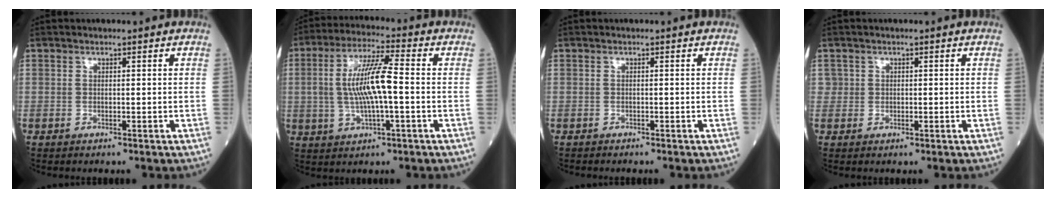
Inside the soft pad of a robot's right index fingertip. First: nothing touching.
{"total": 10.3, "force": [-0.1, 1.8, 10.1], "torque": [-0.199, 0.011, -0.004]}
{"total": 0.0}
{"total": 1.2, "force": [0.2, 1.2, 0.3], "torque": [0.000, -0.001, 0.001]}